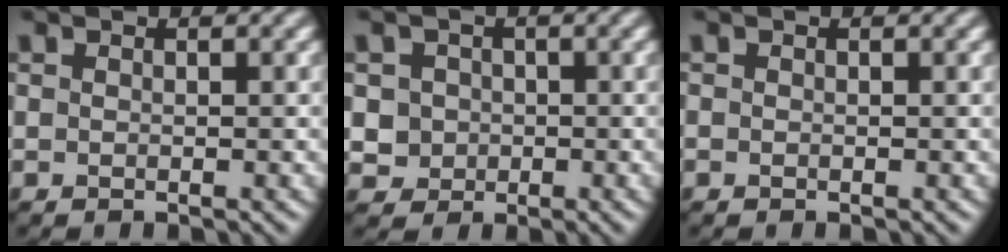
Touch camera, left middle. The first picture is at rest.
{"total": 3.1, "force": [0.3, 3.0, 0.9], "torque": [-0.008, 0.007, 0.006]}
{"total": 0.0}